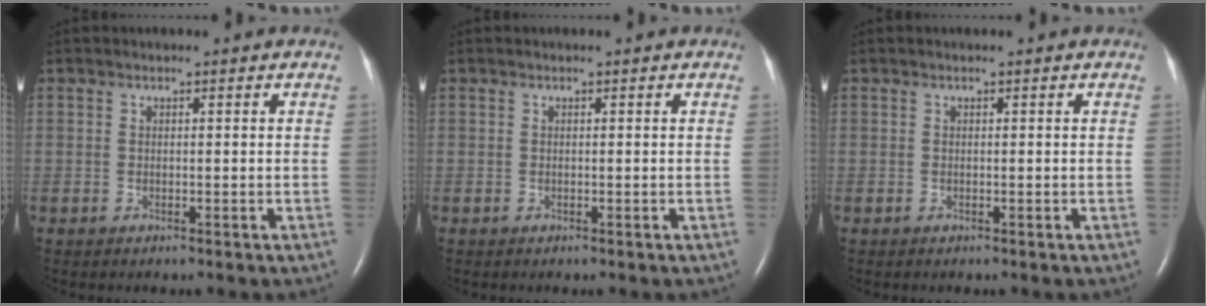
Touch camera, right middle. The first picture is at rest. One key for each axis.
{"total": 0.0}
{"total": 0.0}